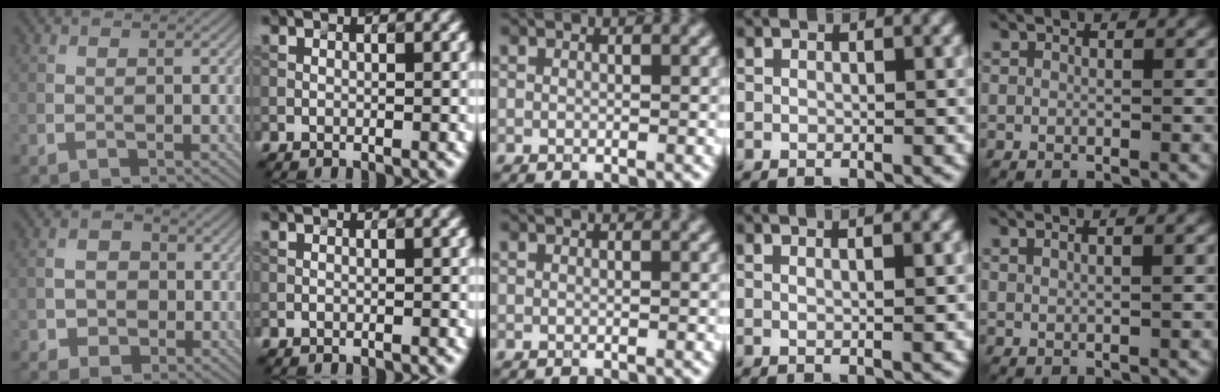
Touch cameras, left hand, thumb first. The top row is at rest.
{"thumb": {"total": 4.5, "force": [-1.1, 3.6, 2.5], "torque": [-0.045, -0.004, -0.019]}, "index": {"total": 0.5, "force": [-0.5, 0.0, 0.2], "torque": [-0.002, -0.001, -0.012]}, "ring": {"total": 2.8, "force": [1.4, 1.2, 2.1], "torque": [-0.002, 0.007, -0.007]}, "little": {"total": 2.1, "force": [1.3, 0.8, 1.5], "torque": [-0.009, 0.003, 0.002]}}